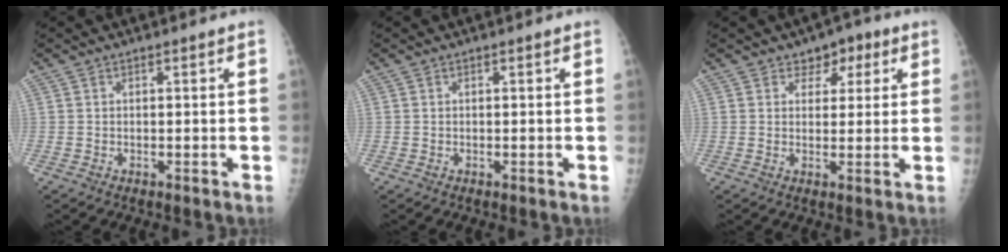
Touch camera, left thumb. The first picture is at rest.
{"total": 0.0}
{"total": 5.0, "force": [2.5, 3.6, 2.3], "torque": [0.006, -0.005, 0.029]}